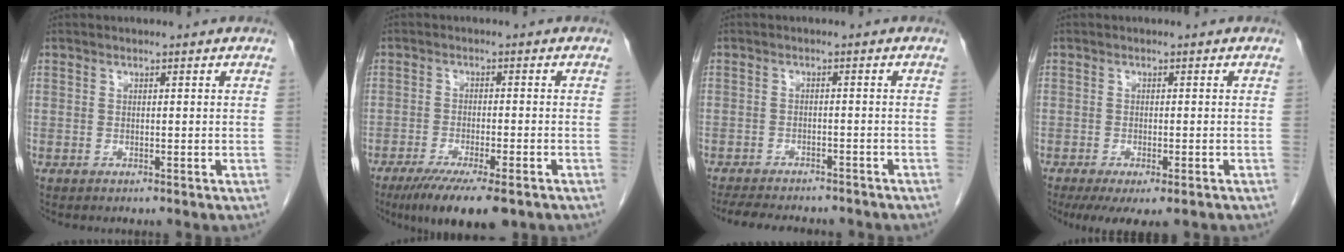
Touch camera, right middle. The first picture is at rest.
{"total": 10.8, "force": [-7.7, 2.0, 7.4], "torque": [-0.107, -0.019, -0.117]}
{"total": 12.7, "force": [-11.0, 3.4, 5.3], "torque": [-0.093, -0.006, -0.141]}
{"total": 7.7, "force": [-5.4, 2.3, 4.9], "torque": [-0.065, -0.014, -0.081]}